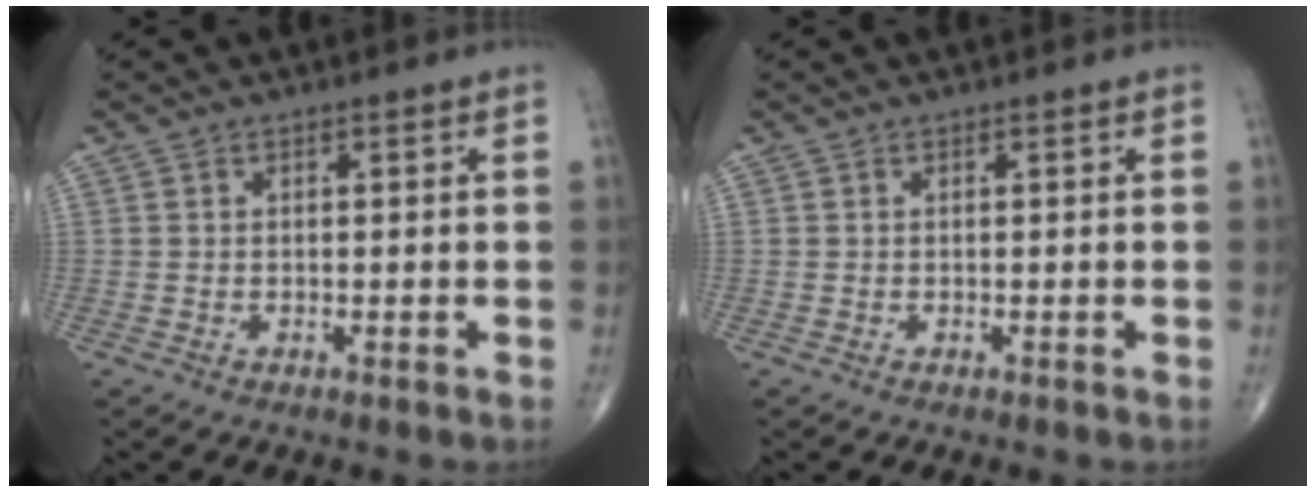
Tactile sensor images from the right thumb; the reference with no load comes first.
{"total": 0.0}